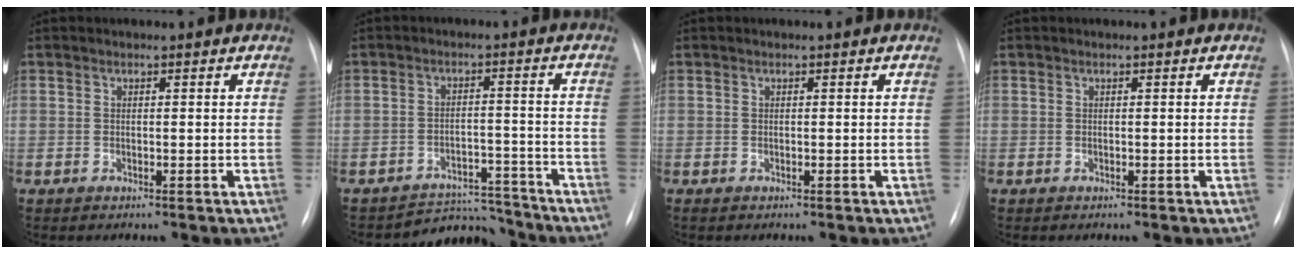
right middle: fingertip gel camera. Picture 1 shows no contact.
{"total": 6.6, "force": [-6.3, 1.3, -1.2], "torque": [0.025, 0.024, -0.095]}
{"total": 0.0}
{"total": 0.0}